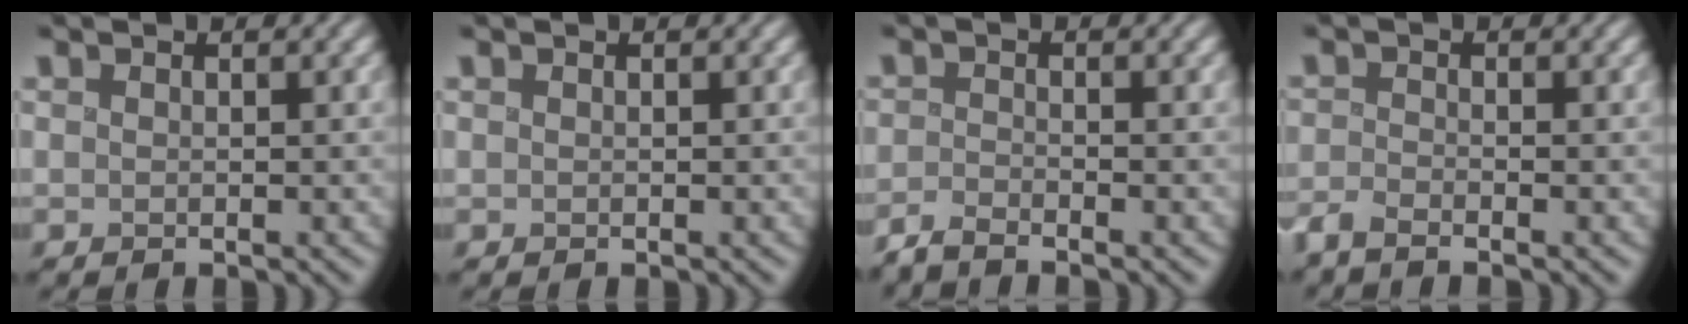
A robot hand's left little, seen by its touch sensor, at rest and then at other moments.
{"total": 0.0}
{"total": 2.4, "force": [-2.3, 0.0, 0.6], "torque": [-0.004, -0.008, -0.052]}
{"total": 2.1, "force": [-1.9, 0.1, 0.7], "torque": [-0.011, -0.007, -0.046]}